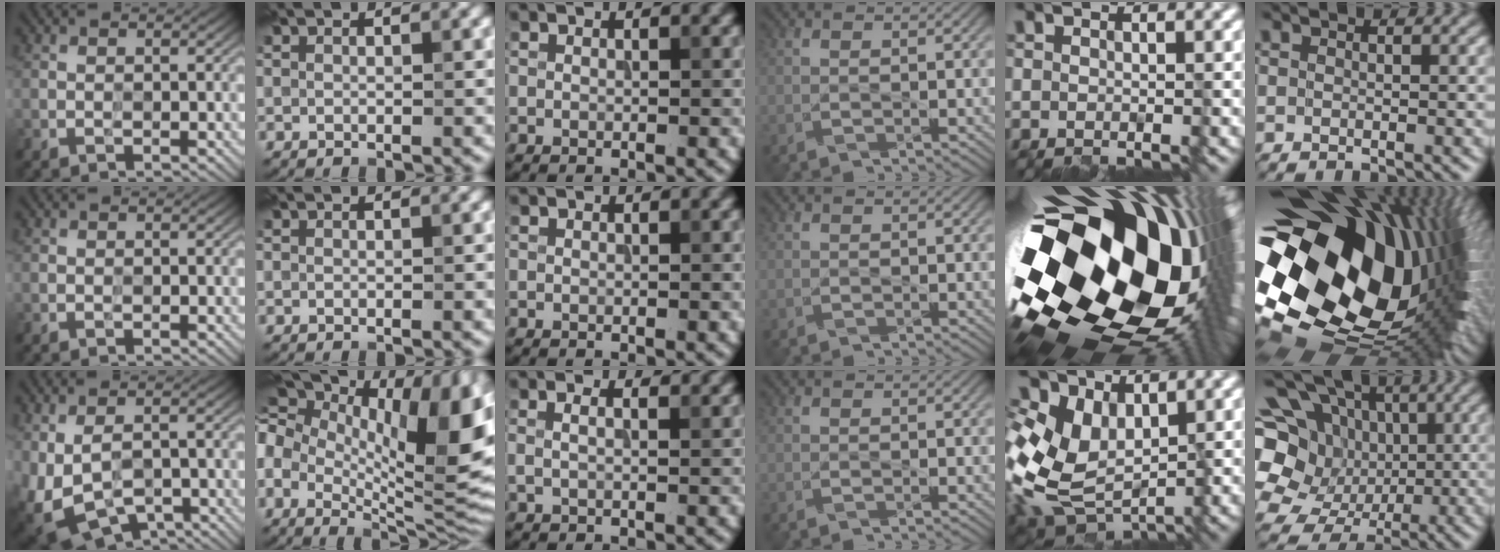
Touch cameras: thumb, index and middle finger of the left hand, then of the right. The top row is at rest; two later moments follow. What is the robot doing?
{"motion": "wipe", "object": "plastic plate"}